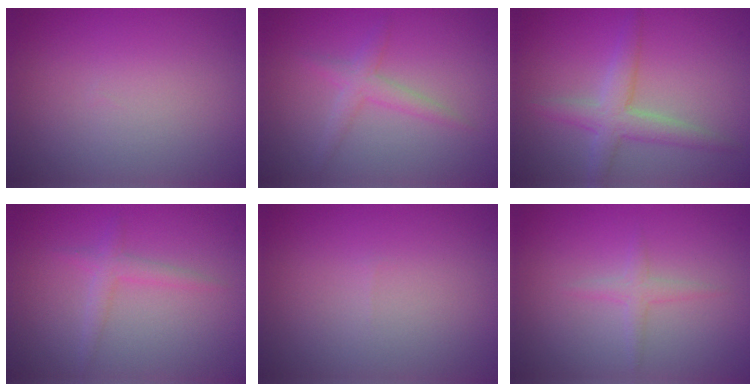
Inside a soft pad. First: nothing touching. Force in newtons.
{"total": 2.0, "press": 2.0, "slide": 0.1}
{"total": 3.2, "press": 3.2, "slide": 0.1}
{"total": 1.6, "press": 1.6, "slide": 0.1}
{"total": 0.0}
{"total": 1.3, "press": 1.3, "slide": 0.0}